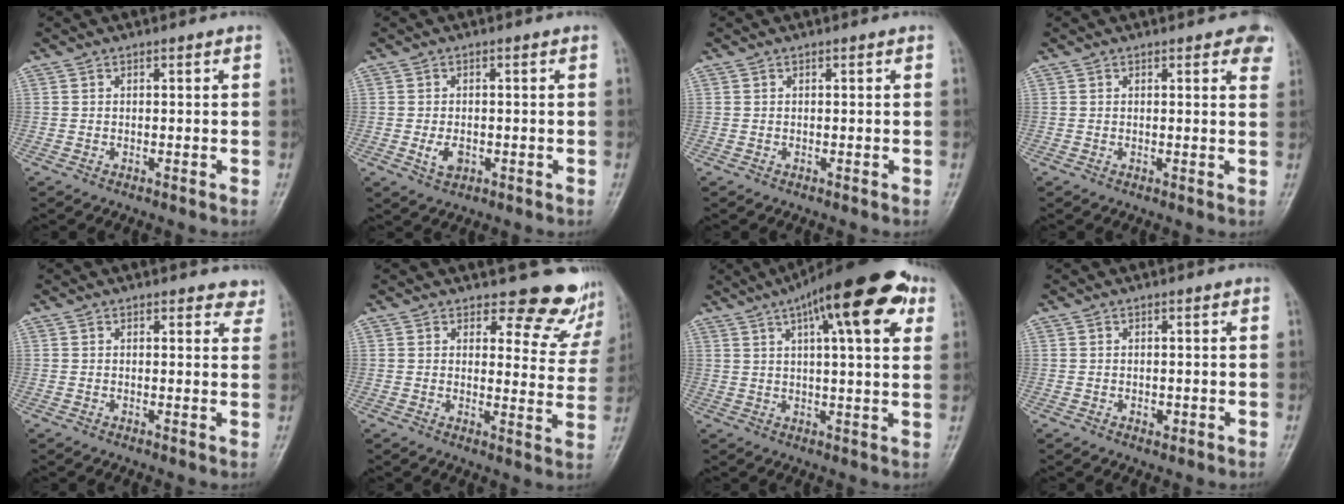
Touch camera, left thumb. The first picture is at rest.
{"total": 3.1, "force": [-0.8, 2.0, 2.2], "torque": [-0.039, -0.002, -0.010]}
{"total": 0.0}
{"total": 4.0, "force": [2.5, 1.5, 2.7], "torque": [-0.011, -0.006, 0.020]}
{"total": 3.4, "force": [2.9, 1.6, 0.7], "torque": [0.025, -0.014, 0.018]}
{"total": 11.7, "force": [10.6, 4.5, 1.9], "torque": [0.026, -0.091, 0.100]}
{"total": 19.0, "force": [8.8, 5.6, 15.9], "torque": [-0.219, 0.006, 0.122]}
{"total": 1.3, "force": [-0.2, 0.9, 0.9], "torque": [-0.009, -0.001, -0.002]}